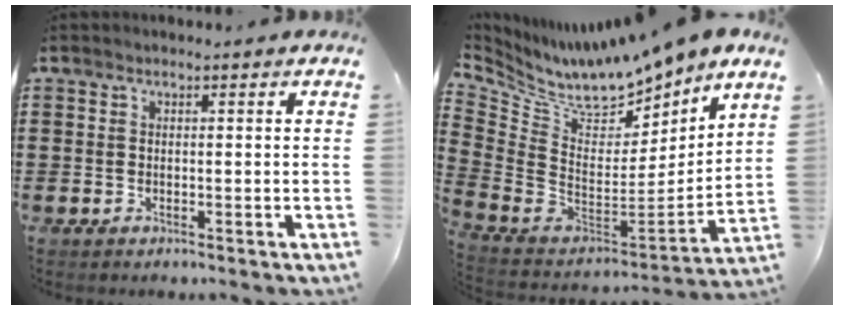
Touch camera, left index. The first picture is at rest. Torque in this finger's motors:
{"motor_torque": [1.26, -0.88, 0.84, 0.11]}